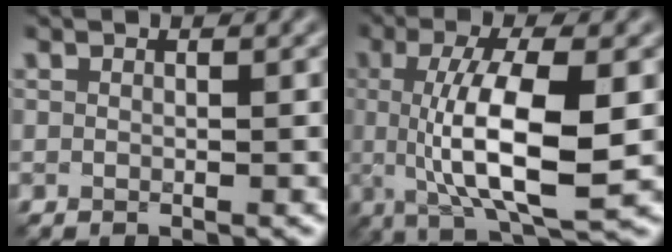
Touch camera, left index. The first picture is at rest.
{"total": 9.4, "force": [-0.2, 2.8, 8.9], "torque": [-0.153, -0.006, 0.002]}